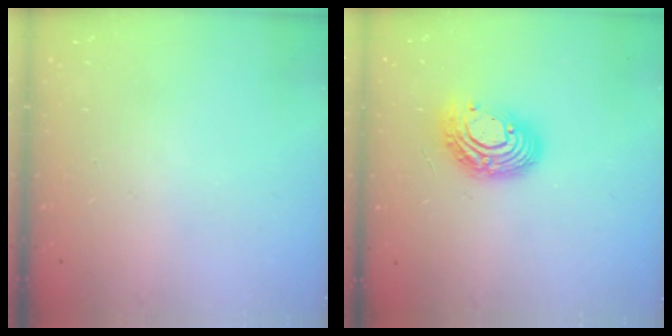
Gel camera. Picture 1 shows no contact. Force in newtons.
{"total": 12.3, "press": 12.3, "slide": 1.0}